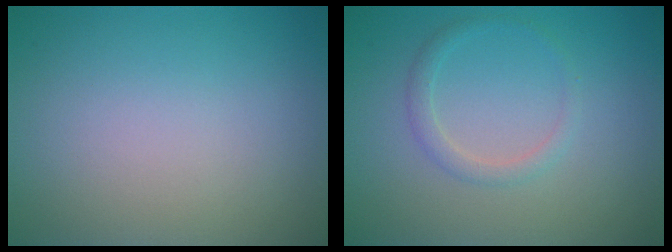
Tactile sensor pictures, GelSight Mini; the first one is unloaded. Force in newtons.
{"total": 1.5, "press": 1.5, "slide": 0.2}